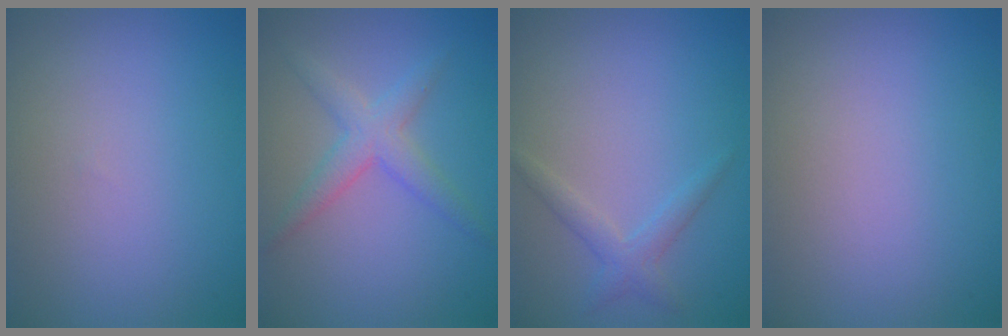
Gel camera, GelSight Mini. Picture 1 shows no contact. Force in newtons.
{"total": 2.4, "press": 2.4, "slide": 0.1}
{"total": 1.8, "press": 1.8, "slide": 0.1}
{"total": 0.0}